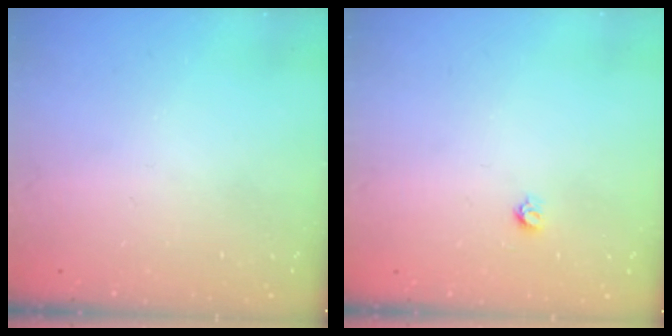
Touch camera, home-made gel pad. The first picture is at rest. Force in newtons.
{"total": 3.4, "press": 3.4, "slide": 0.2}